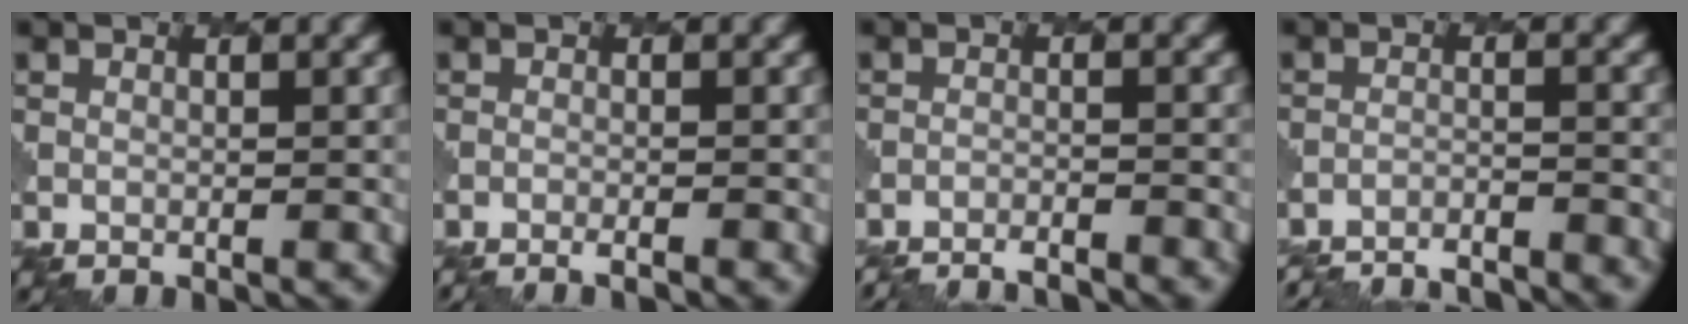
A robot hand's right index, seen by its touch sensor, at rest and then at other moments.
{"total": 2.7, "force": [-2.0, 0.7, 1.6], "torque": [-0.013, 0.008, -0.026]}
{"total": 6.0, "force": [-5.9, 0.8, 0.9], "torque": [-0.007, 0.005, -0.083]}
{"total": 8.8, "force": [-8.7, 1.1, 0.6], "torque": [0.001, 0.000, -0.124]}